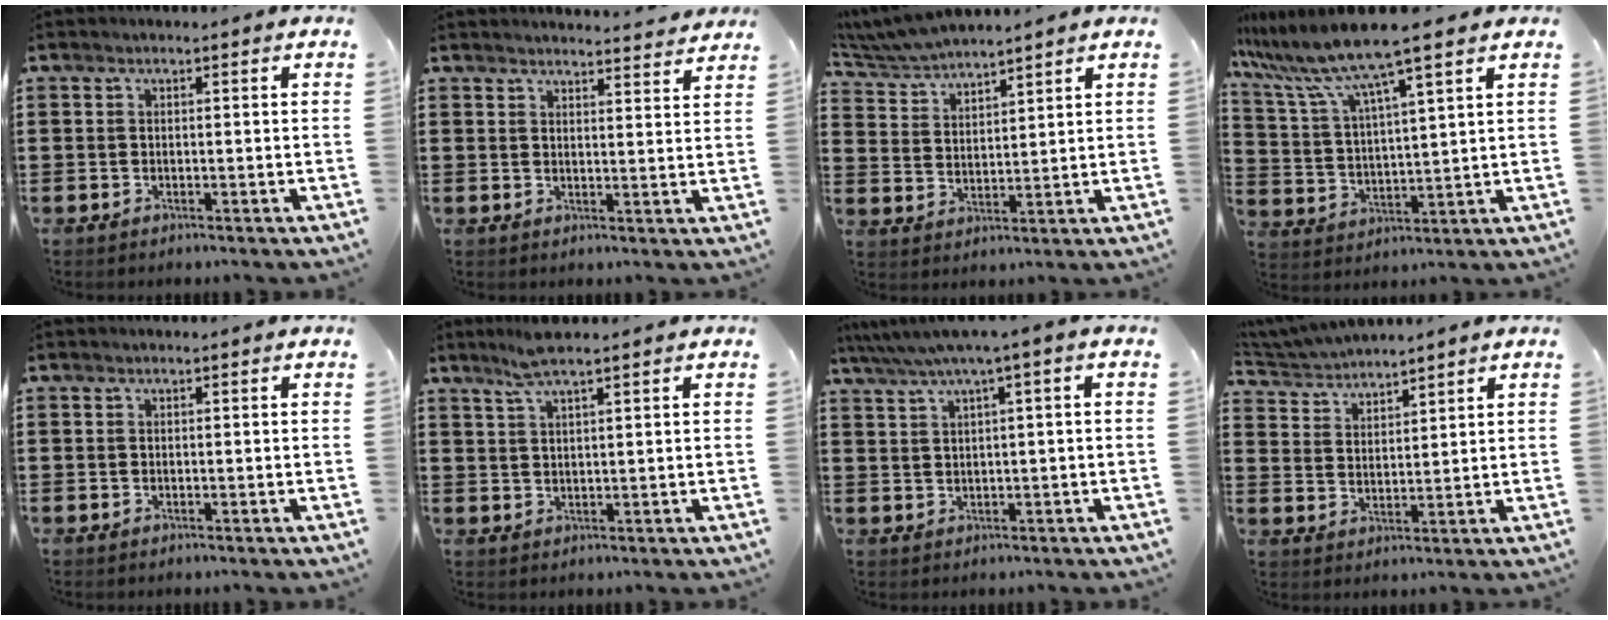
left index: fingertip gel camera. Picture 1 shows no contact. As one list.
[{"total": 2.9, "force": [2.8, -0.4, 0.0], "torque": [-0.001, -0.018, 0.051]}, {"total": 5.4, "force": [5.3, 0.3, 1.1], "torque": [-0.041, -0.020, 0.098]}, {"total": 9.4, "force": [7.6, -0.3, 5.4], "torque": [-0.135, -0.041, 0.124]}, {"total": 0.0}, {"total": 4.1, "force": [3.1, 0.2, 2.7], "torque": [-0.061, 0.000, 0.055]}, {"total": 3.2, "force": [0.9, -0.2, 3.1], "torque": [-0.059, -0.008, 0.010]}, {"total": 4.2, "force": [4.2, 0.2, 0.1], "torque": [-0.020, -0.015, 0.077]}]